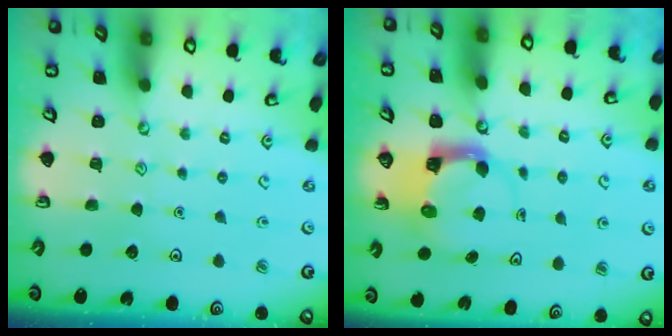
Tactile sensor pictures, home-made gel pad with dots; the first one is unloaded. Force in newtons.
{"total": 3.6, "press": 3.6, "slide": 0.4}